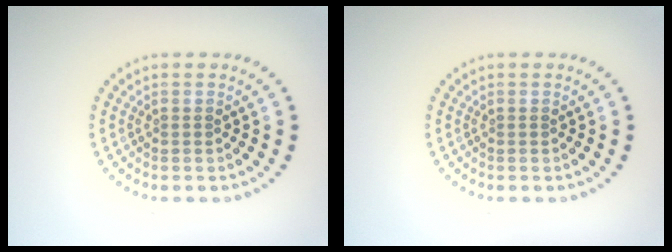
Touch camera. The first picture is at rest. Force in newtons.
{"total": 0.0}